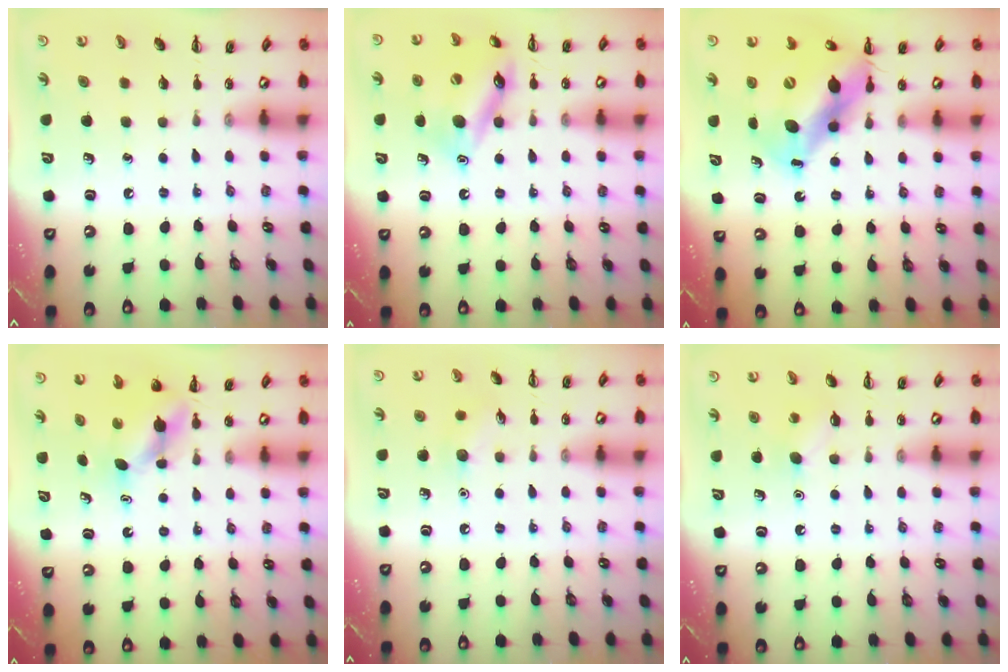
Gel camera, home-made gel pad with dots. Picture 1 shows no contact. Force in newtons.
{"total": 14.6, "press": 14.4, "slide": 2.2}
{"total": 12.1, "press": 11.7, "slide": 3.0}
{"total": 3.9, "press": 3.9, "slide": 0.2}
{"total": 6.9, "press": 6.6, "slide": 1.7}
{"total": 4.9, "press": 4.8, "slide": 1.3}